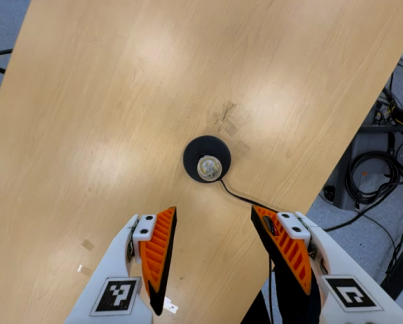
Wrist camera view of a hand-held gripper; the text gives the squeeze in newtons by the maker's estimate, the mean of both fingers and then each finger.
{"total": 0.0}